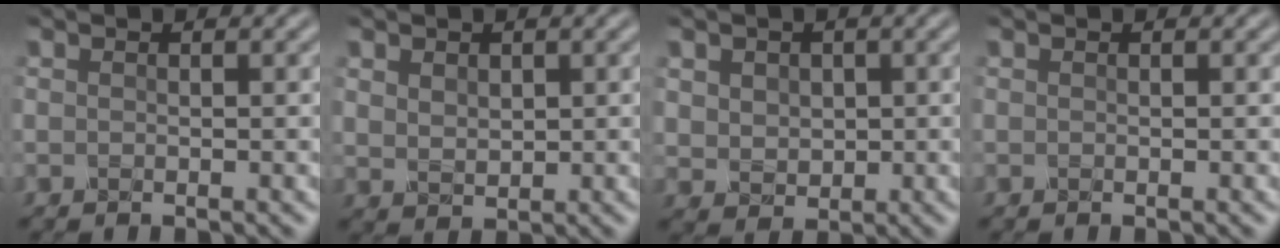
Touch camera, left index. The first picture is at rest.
{"total": 1.8, "force": [0.9, 1.3, 0.9], "torque": [-0.022, -0.004, 0.021]}
{"total": 2.9, "force": [0.9, 2.4, 1.4], "torque": [-0.040, -0.001, 0.018]}
{"total": 0.0}